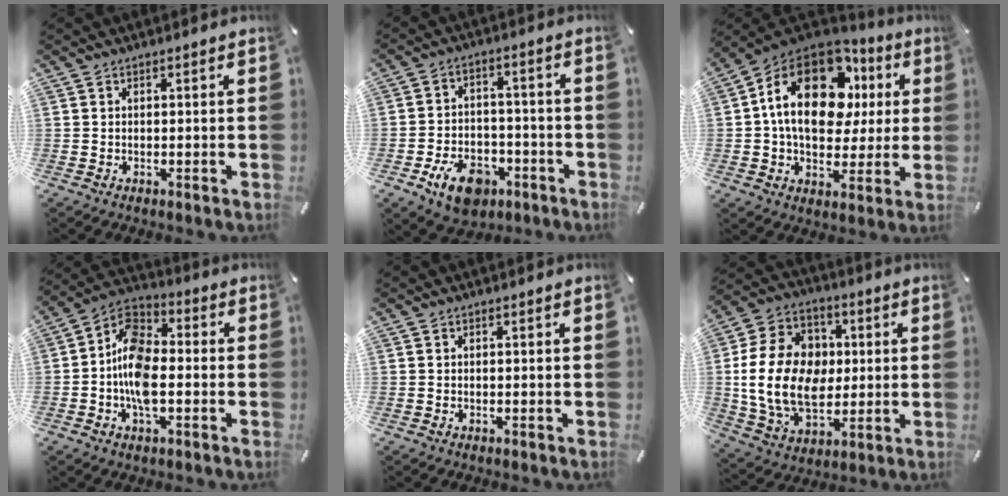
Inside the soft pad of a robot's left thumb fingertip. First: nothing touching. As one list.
[{"total": 10.3, "force": [-5.6, 6.7, 5.5], "torque": [-0.092, 0.037, -0.095]}, {"total": 21.5, "force": [5.8, 14.5, 14.8], "torque": [-0.265, -0.012, 0.098]}, {"total": 10.7, "force": [-2.8, 6.3, 8.2], "torque": [-0.175, 0.014, -0.050]}, {"total": 0.0}, {"total": 19.5, "force": [-0.1, 15.2, 12.2], "torque": [-0.246, 0.009, -0.001]}]